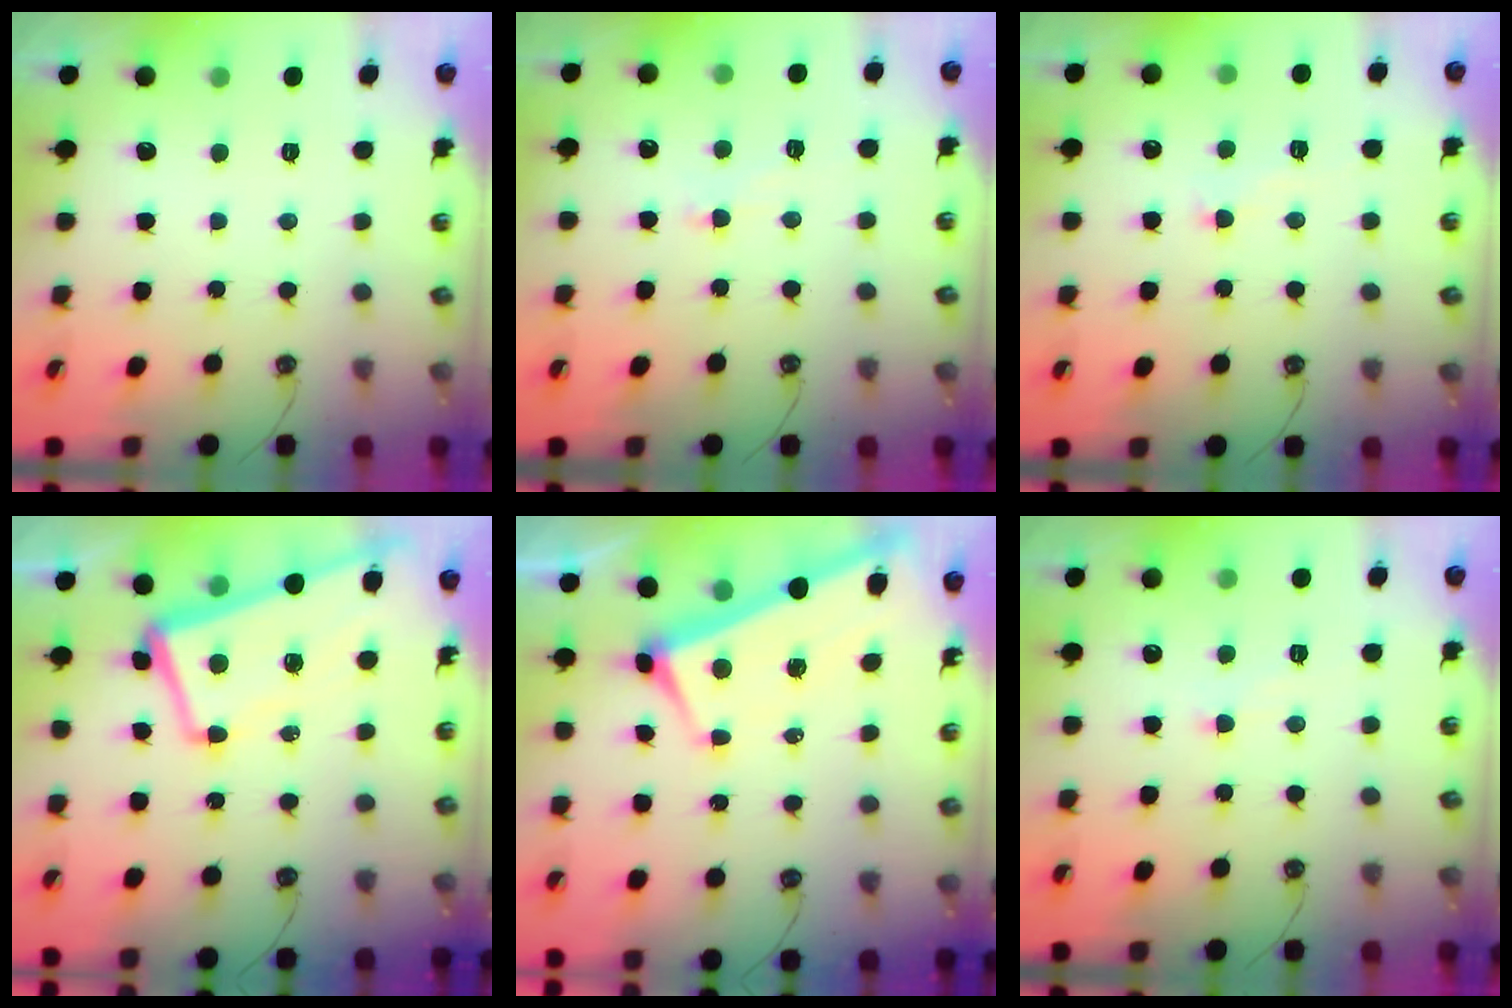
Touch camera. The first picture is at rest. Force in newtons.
{"total": 2.4, "press": 2.4, "slide": 0.6}
{"total": 0.7, "press": 0.3, "slide": 0.6}
{"total": 2.8, "press": 2.3, "slide": 1.6}
{"total": 2.5, "press": 2.4, "slide": 0.9}
{"total": 0.9, "press": 0.8, "slide": 0.5}